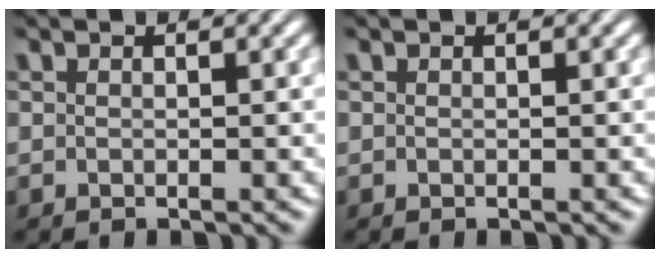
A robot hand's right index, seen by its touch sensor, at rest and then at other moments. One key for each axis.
{"total": 0.0}